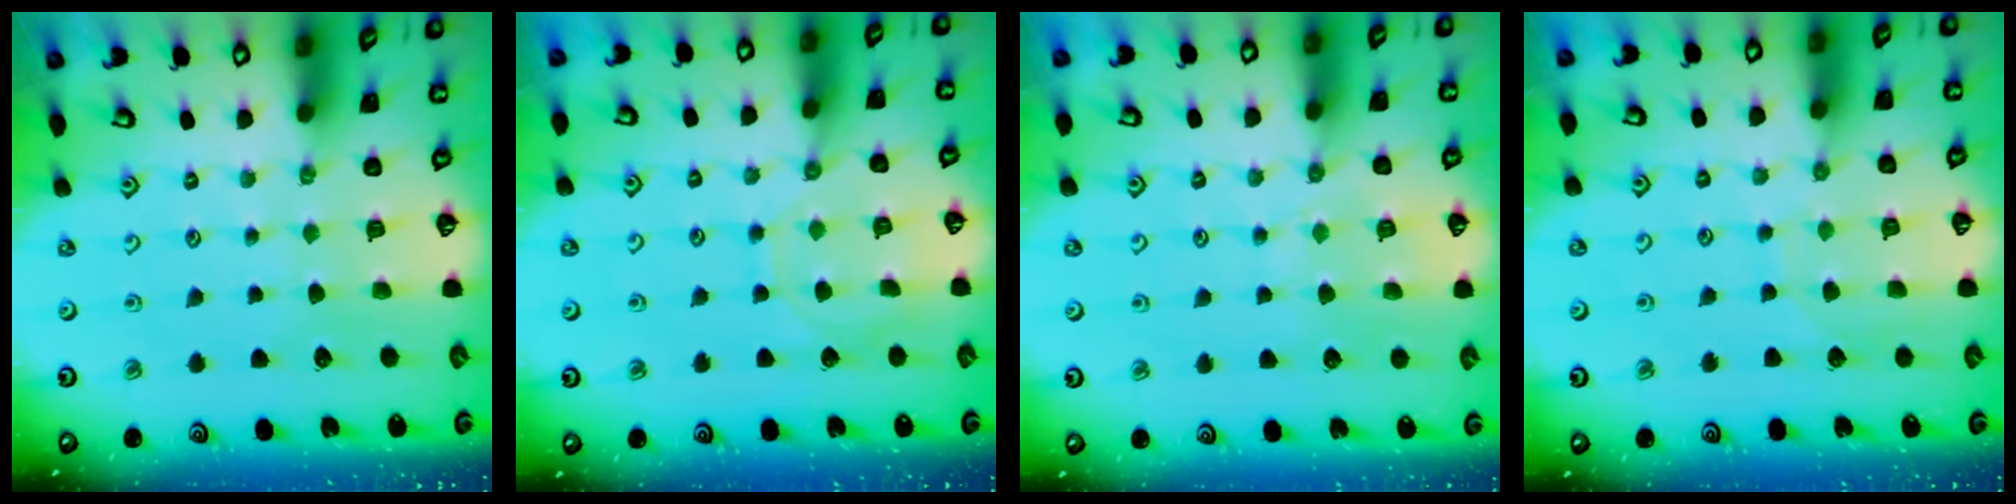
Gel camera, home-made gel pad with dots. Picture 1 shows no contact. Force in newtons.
{"total": 8.4, "press": 8.4, "slide": 0.6}
{"total": 6.6, "press": 6.6, "slide": 0.5}
{"total": 7.0, "press": 7.0, "slide": 0.6}